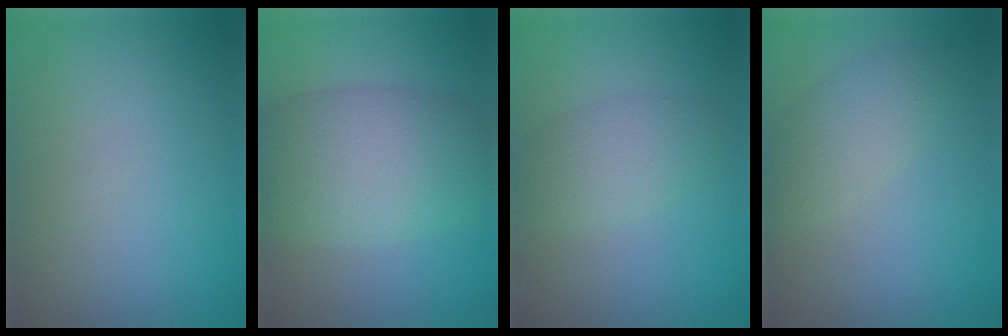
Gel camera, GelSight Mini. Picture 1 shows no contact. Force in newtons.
{"total": 8.0, "press": 8.0, "slide": 0.7}
{"total": 2.9, "press": 2.9, "slide": 0.1}
{"total": 2.9, "press": 2.9, "slide": 0.1}